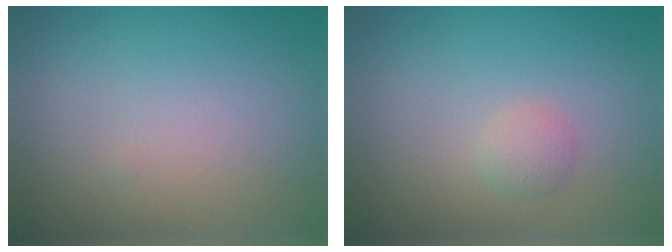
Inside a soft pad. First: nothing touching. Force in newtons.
{"total": 1.2, "press": 1.2, "slide": 0.1}